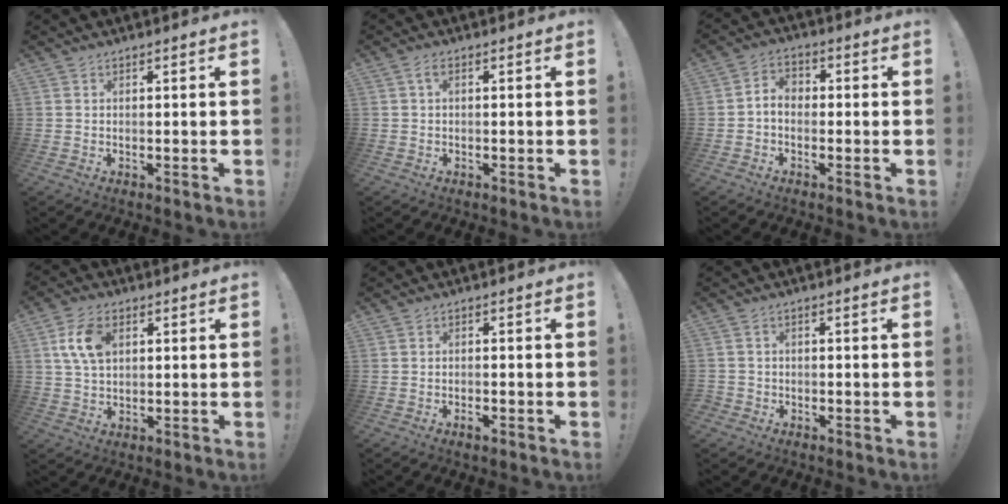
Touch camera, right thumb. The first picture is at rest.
{"total": 1.6, "force": [0.3, 0.6, 1.4], "torque": [-0.021, 0.002, 0.003]}
{"total": 4.5, "force": [-0.9, 3.2, 3.1], "torque": [-0.062, 0.009, -0.016]}
{"total": 10.0, "force": [3.0, 6.3, 7.1], "torque": [-0.137, 0.007, 0.056]}
{"total": 1.4, "force": [-1.0, 0.3, 1.0], "torque": [-0.008, -0.001, -0.020]}
{"total": 1.8, "force": [-0.9, 1.4, 0.5], "torque": [-0.011, 0.006, -0.016]}